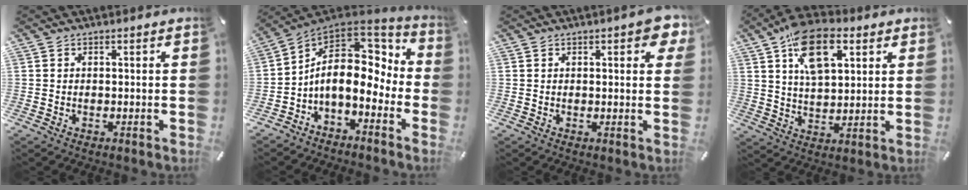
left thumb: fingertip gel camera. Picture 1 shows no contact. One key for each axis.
{"total": 13.5, "fx": 0.1, "fy": 8.9, "fz": 10.2, "tx": -0.187, "ty": -0.018, "tz": 0.003}
{"total": 4.4, "fx": 1.9, "fy": 1.7, "fz": 3.6, "tx": -0.042, "ty": -0.005, "tz": 0.026}
{"total": 14.2, "fx": 6.9, "fy": 7.7, "fz": 9.7, "tx": -0.164, "ty": -0.011, "tz": 0.126}